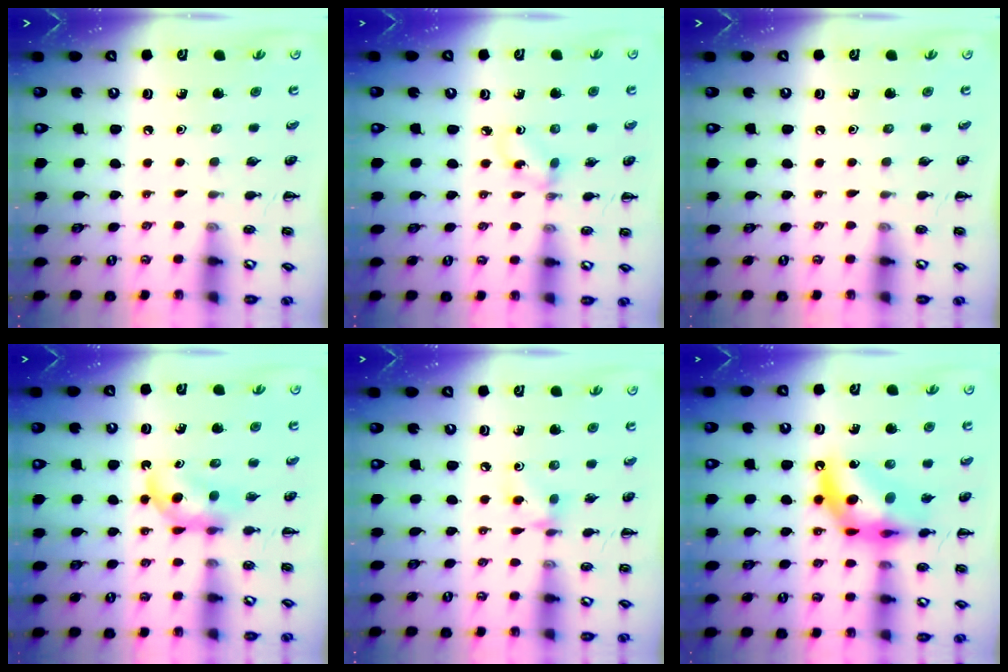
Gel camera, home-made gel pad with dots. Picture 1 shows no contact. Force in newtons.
{"total": 1.6, "press": 1.4, "slide": 0.6}
{"total": 0.0}
{"total": 4.3, "press": 4.2, "slide": 0.9}
{"total": 4.4, "press": 4.3, "slide": 0.9}
{"total": 14.3, "press": 13.8, "slide": 3.8}